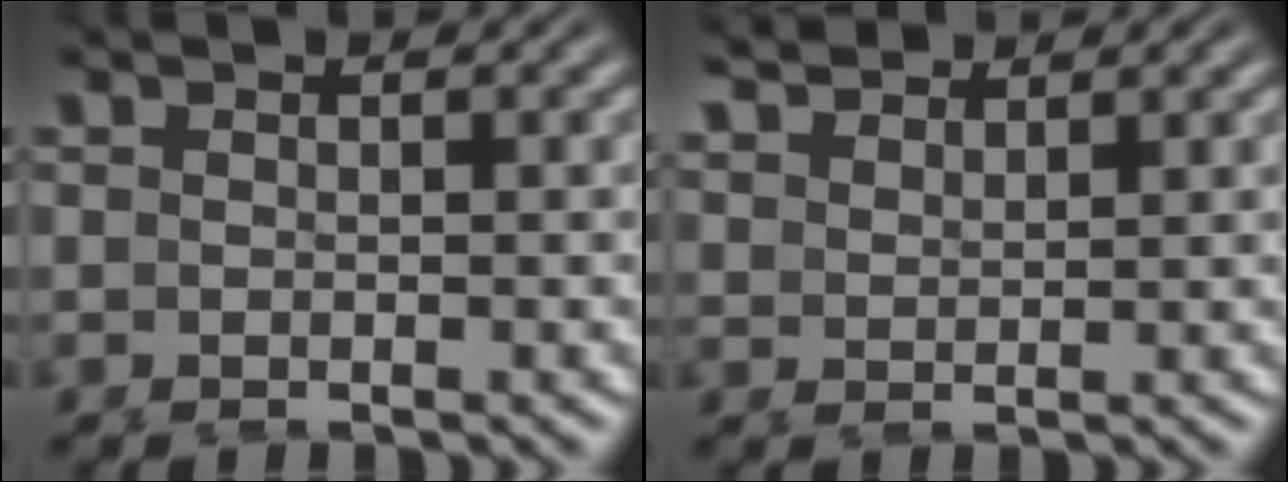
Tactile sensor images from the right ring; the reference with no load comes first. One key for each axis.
{"total": 2.5, "fx": 2.3, "fy": 0.5, "fz": 0.5, "tx": -0.005, "ty": 0.001, "tz": 0.047}